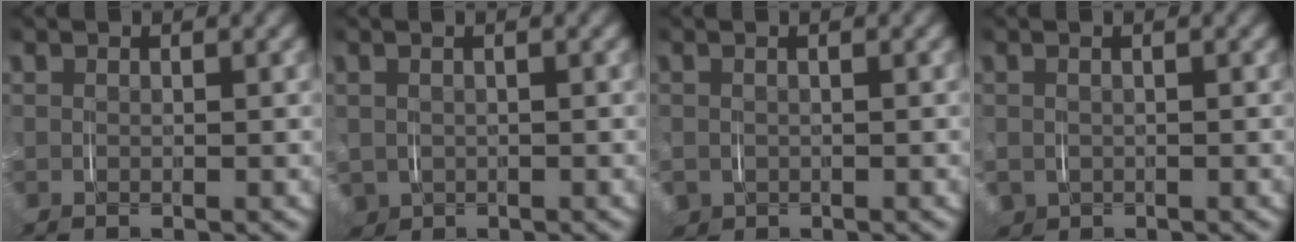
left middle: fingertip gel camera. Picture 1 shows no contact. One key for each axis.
{"total": 2.6, "fx": -0.9, "fy": 2.3, "fz": 0.8, "tx": -0.036, "ty": -0.021, "tz": -0.009}
{"total": 1.6, "fx": -0.7, "fy": 1.4, "fz": 0.4, "tx": -0.021, "ty": -0.012, "tz": -0.009}
{"total": 1.9, "fx": -0.8, "fy": 1.7, "fz": 0.5, "tx": -0.026, "ty": -0.016, "tz": -0.009}